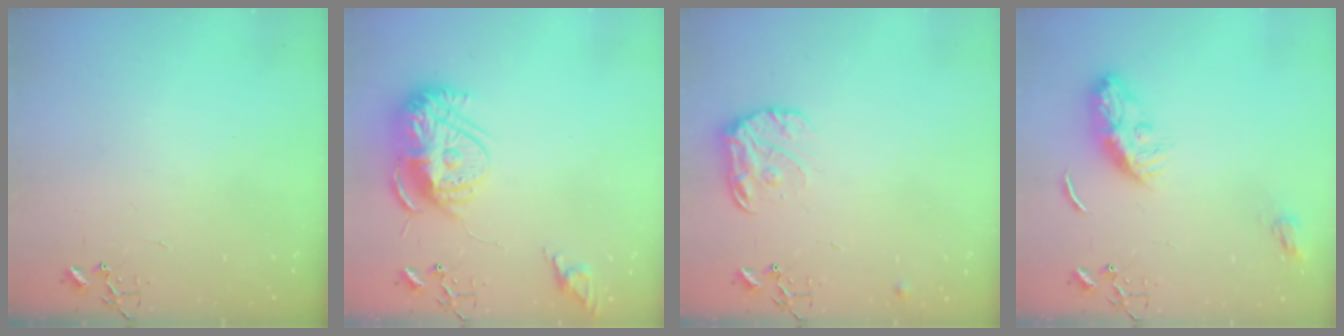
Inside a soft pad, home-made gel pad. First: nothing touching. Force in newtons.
{"total": 15.2, "press": 15.2, "slide": 1.4}
{"total": 11.5, "press": 11.5, "slide": 0.6}
{"total": 10.6, "press": 10.5, "slide": 0.7}